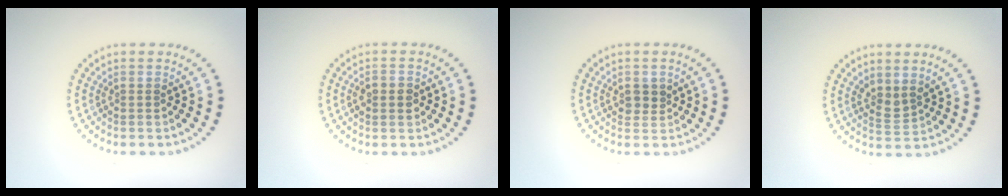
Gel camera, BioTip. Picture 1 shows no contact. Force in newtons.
{"total": 2.3, "press": 2.3, "slide": 0.2}
{"total": 1.6, "press": 1.4, "slide": 0.8}
{"total": 1.9, "press": 1.5, "slide": 1.2}